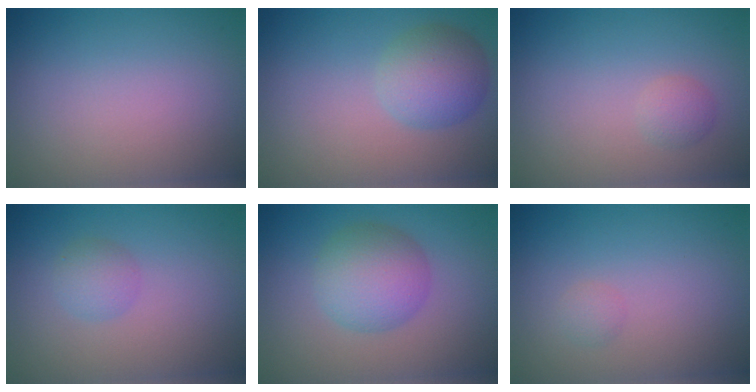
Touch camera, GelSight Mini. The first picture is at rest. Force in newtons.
{"total": 4.2, "press": 4.2, "slide": 0.1}
{"total": 1.2, "press": 1.1, "slide": 0.1}
{"total": 1.7, "press": 1.7, "slide": 0.0}
{"total": 4.9, "press": 4.9, "slide": 0.0}
{"total": 0.8, "press": 0.8, "slide": 0.0}